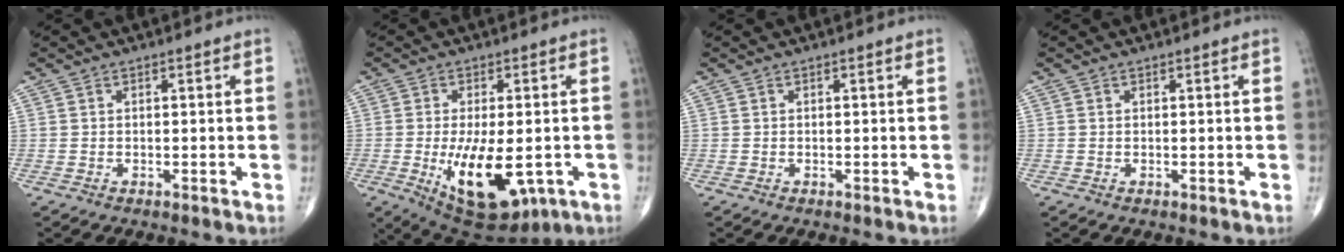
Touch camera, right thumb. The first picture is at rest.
{"total": 15.3, "force": [-4.0, 7.1, 13.0], "torque": [-0.201, -0.015, -0.038]}
{"total": 0.0}
{"total": 0.0}